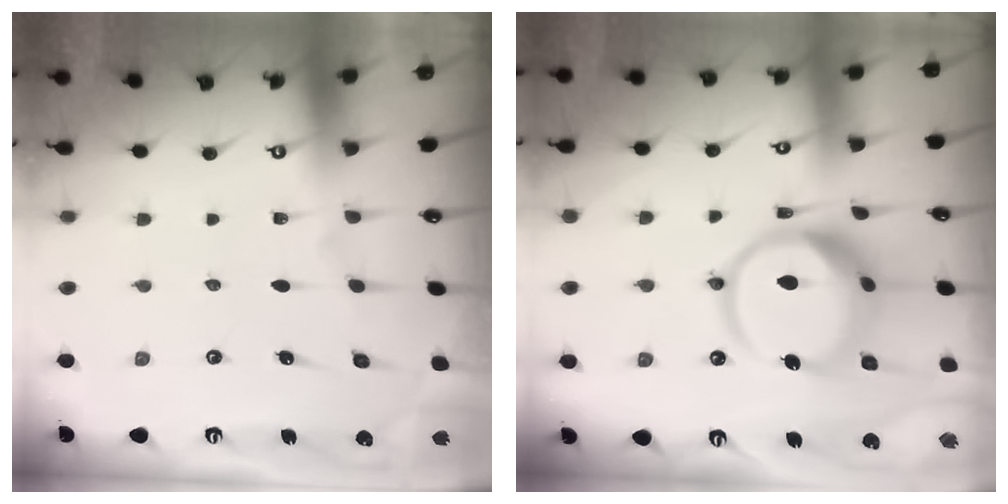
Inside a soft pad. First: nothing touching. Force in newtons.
{"total": 14.3, "press": 14.3, "slide": 1.6}